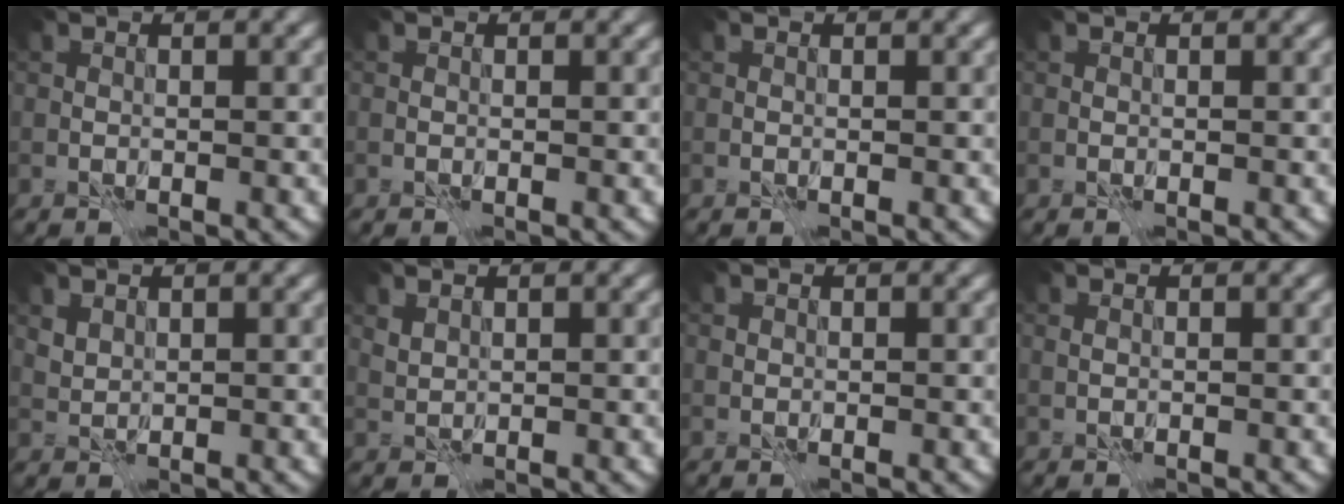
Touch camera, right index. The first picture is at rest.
{"total": 0.0}
{"total": 0.0}
{"total": 0.0}
{"total": 1.3, "force": [1.1, 0.6, 0.0], "torque": [-0.003, 0.000, 0.025]}
{"total": 0.8, "force": [0.8, 0.3, 0.2], "torque": [-0.008, 0.001, 0.018]}
{"total": 0.0}
{"total": 0.0}